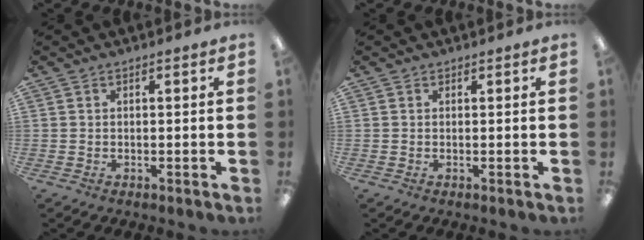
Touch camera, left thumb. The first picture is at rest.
{"total": 0.0}